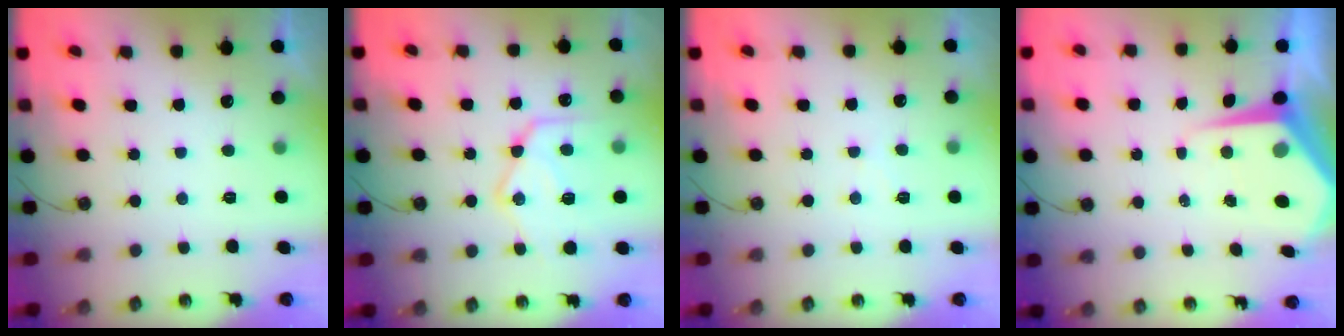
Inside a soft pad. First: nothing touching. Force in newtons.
{"total": 18.1, "press": 18.0, "slide": 1.6}
{"total": 4.7, "press": 4.7, "slide": 0.6}
{"total": 8.4, "press": 8.4, "slide": 0.8}